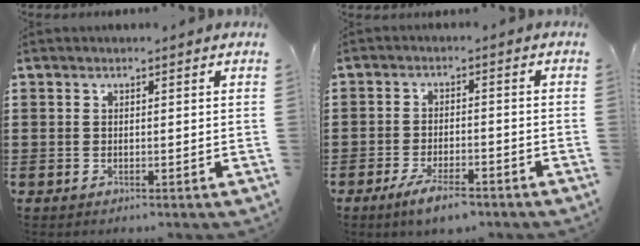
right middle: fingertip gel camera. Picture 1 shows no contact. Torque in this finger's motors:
{"motor_torque": [1.60, -0.53, -0.04, 0.01]}